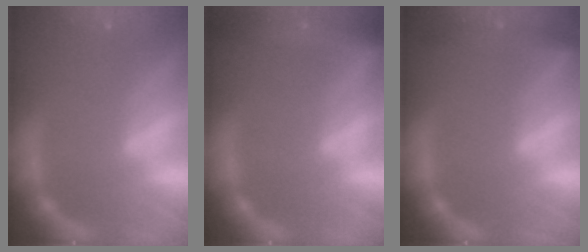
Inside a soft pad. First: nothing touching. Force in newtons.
{"total": 6.9}
{"total": 3.5}